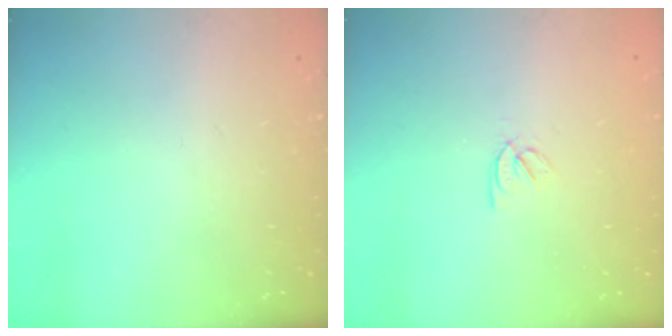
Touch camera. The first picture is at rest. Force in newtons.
{"total": 2.5, "press": 2.4, "slide": 0.7}